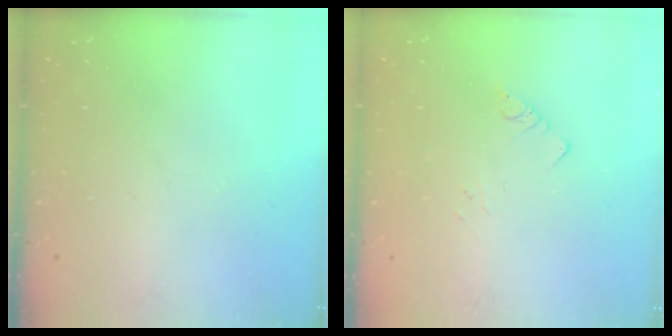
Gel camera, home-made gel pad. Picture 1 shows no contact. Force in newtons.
{"total": 1.8, "press": 1.8, "slide": 0.2}